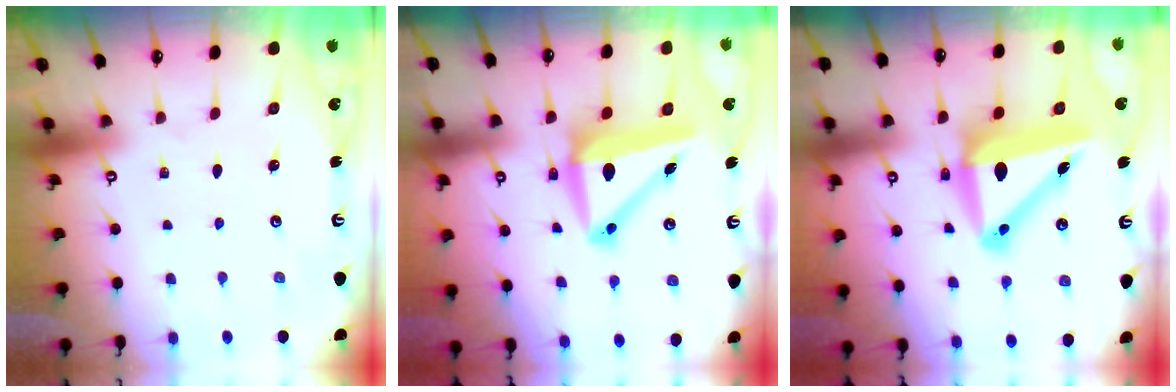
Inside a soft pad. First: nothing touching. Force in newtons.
{"total": 10.8, "press": 10.6, "slide": 2.0}
{"total": 13.6, "press": 13.3, "slide": 2.6}